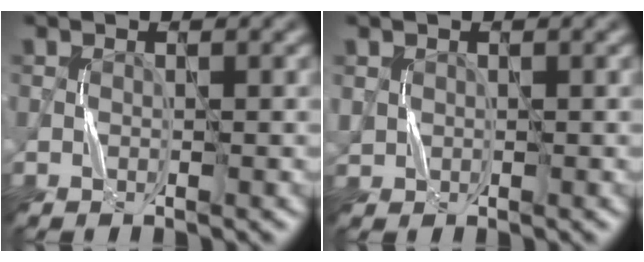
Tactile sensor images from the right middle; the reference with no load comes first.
{"total": 1.0, "force": [0.4, 0.9, 0.1], "torque": [-0.001, 0.002, 0.010]}